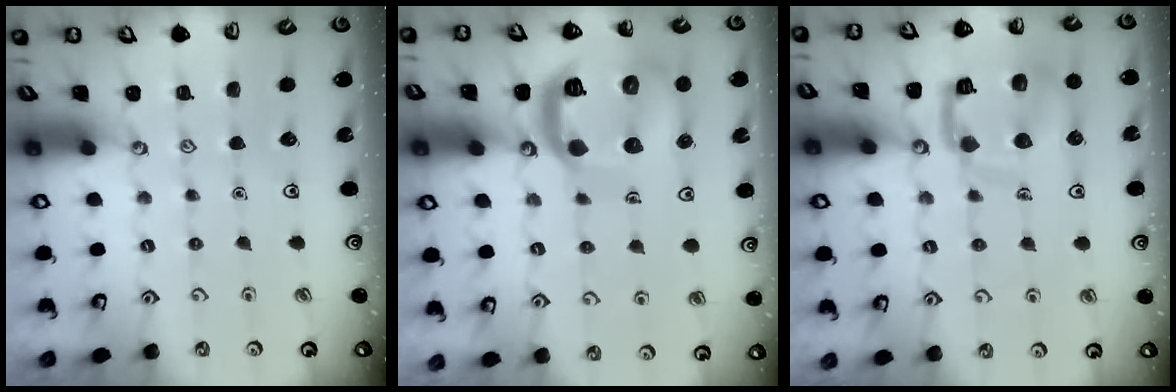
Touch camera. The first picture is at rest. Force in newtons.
{"total": 19.8, "press": 19.7, "slide": 2.1}
{"total": 13.1, "press": 13.0, "slide": 1.5}